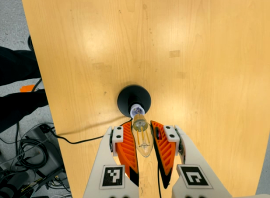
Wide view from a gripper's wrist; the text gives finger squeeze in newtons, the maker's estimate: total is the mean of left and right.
{"total": 21.1, "left": 24.0, "right": 18.1}